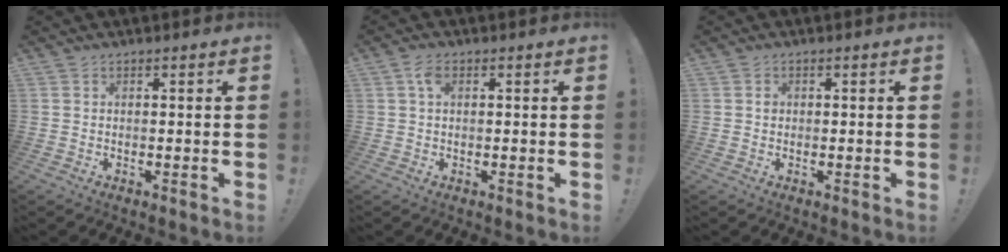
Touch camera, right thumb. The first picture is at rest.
{"total": 3.4, "force": [1.1, 1.9, 2.6], "torque": [-0.049, 0.003, 0.019]}
{"total": 0.7, "force": [-0.1, 0.7, 0.2], "torque": [0.001, 0.002, -0.002]}